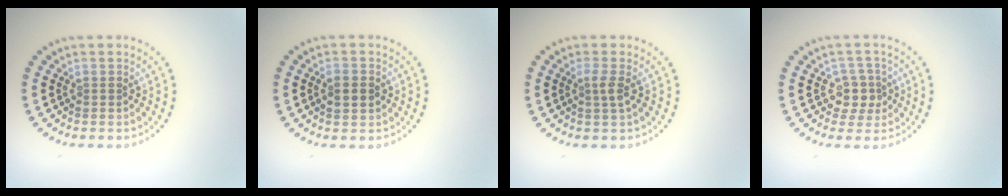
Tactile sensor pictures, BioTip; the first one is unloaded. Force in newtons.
{"total": 2.5, "press": 2.5, "slide": 0.2}
{"total": 1.4, "press": 1.1, "slide": 0.9}
{"total": 2.5, "press": 2.1, "slide": 1.2}